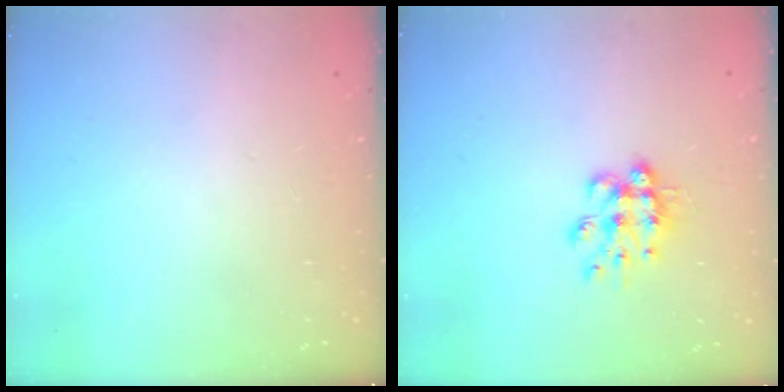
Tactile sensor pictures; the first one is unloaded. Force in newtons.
{"total": 9.3, "press": 9.3, "slide": 0.6}